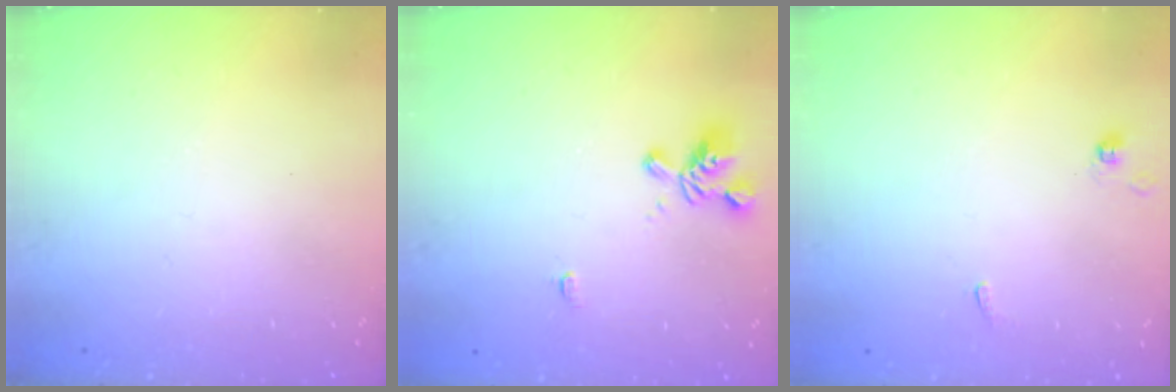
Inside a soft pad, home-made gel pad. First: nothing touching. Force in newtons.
{"total": 2.0, "press": 1.8, "slide": 0.9}
{"total": 0.9, "press": 0.9, "slide": 0.2}